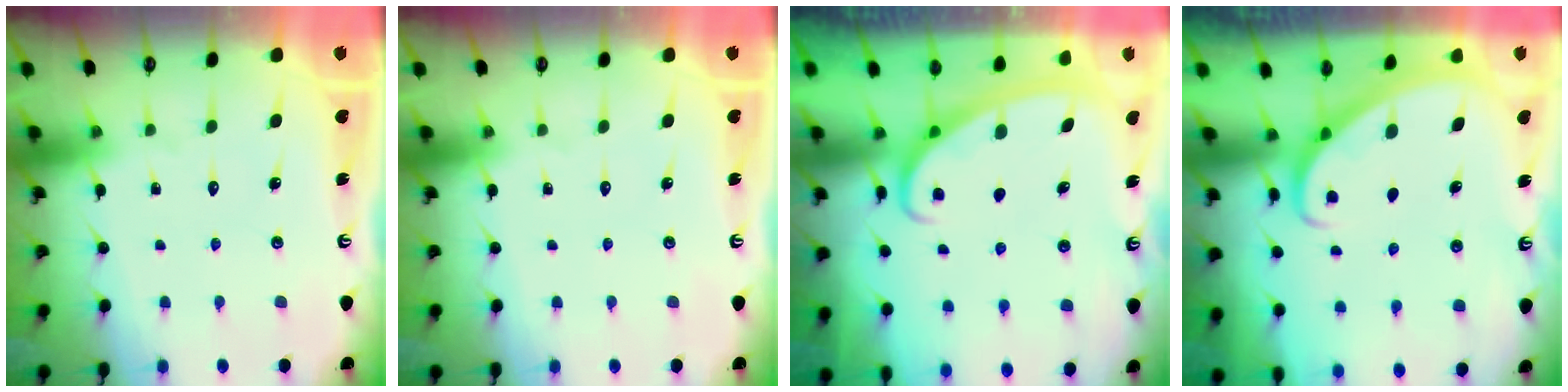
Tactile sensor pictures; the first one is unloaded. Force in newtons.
{"total": 0.0}
{"total": 2.8, "press": 2.8, "slide": 0.4}
{"total": 2.8, "press": 2.8, "slide": 0.2}